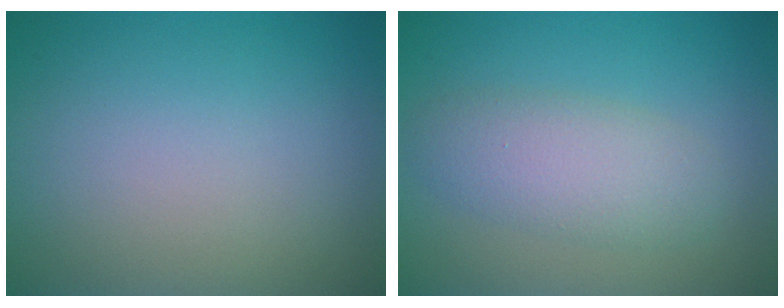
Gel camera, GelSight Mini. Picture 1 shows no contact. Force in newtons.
{"total": 4.0, "press": 4.0, "slide": 0.3}